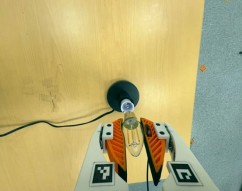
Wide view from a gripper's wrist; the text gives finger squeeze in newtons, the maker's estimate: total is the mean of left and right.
{"total": 21.3, "left": 23.1, "right": 19.5}